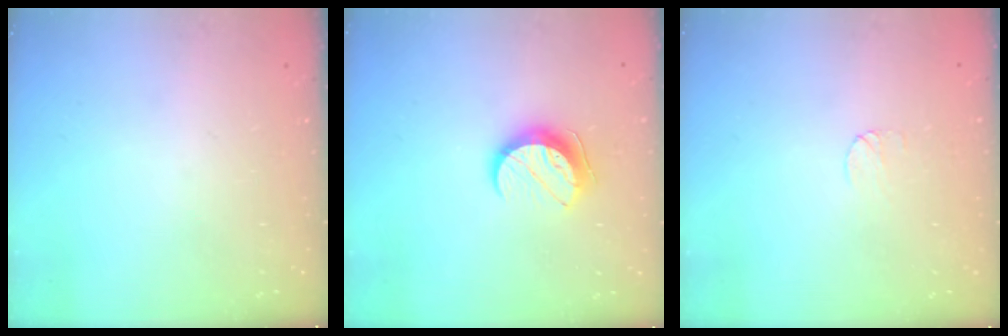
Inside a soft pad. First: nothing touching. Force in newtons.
{"total": 10.1, "press": 10.1, "slide": 0.8}
{"total": 4.9, "press": 4.8, "slide": 0.4}